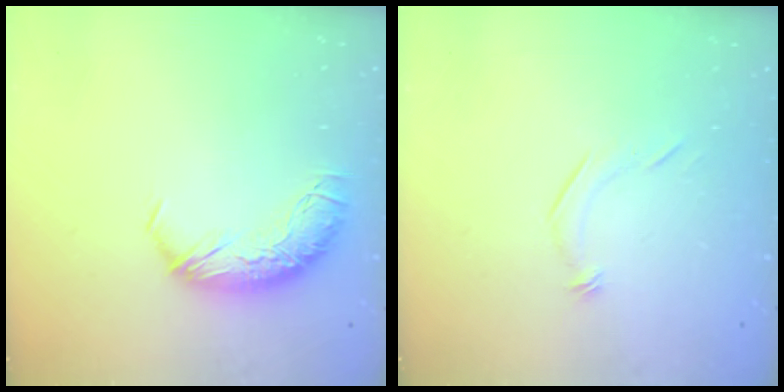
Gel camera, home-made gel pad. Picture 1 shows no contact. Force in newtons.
{"total": 7.2, "press": 7.2, "slide": 0.7}